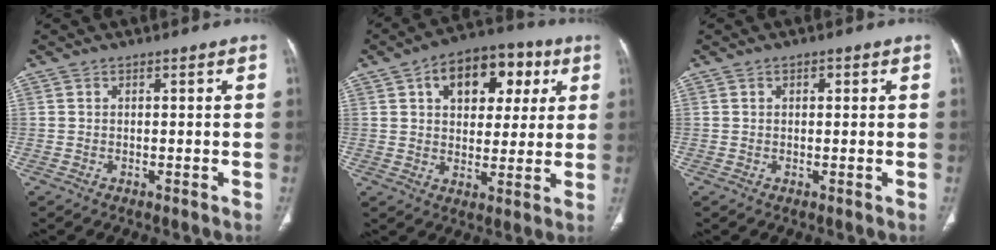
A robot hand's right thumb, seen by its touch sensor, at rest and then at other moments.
{"total": 15.2, "force": [5.8, 9.5, 10.4], "torque": [-0.102, 0.005, 0.086]}
{"total": 1.3, "force": [0.6, 0.7, 0.9], "torque": [-0.012, 0.000, 0.008]}